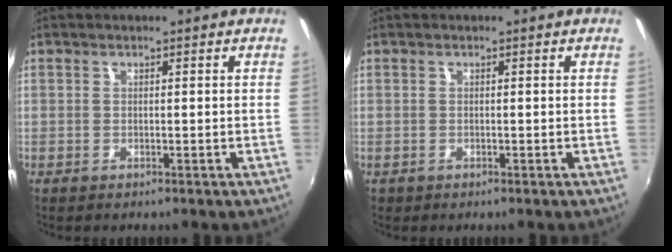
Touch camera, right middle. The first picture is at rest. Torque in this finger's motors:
{"motor_torque": [0.56, -0.34, -0.03, 0.00]}